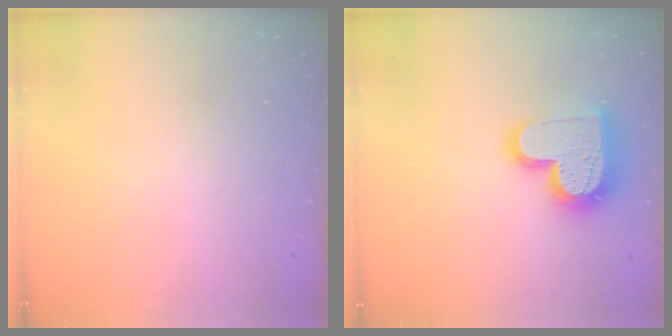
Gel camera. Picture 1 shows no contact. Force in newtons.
{"total": 18.5, "press": 18.4, "slide": 1.3}